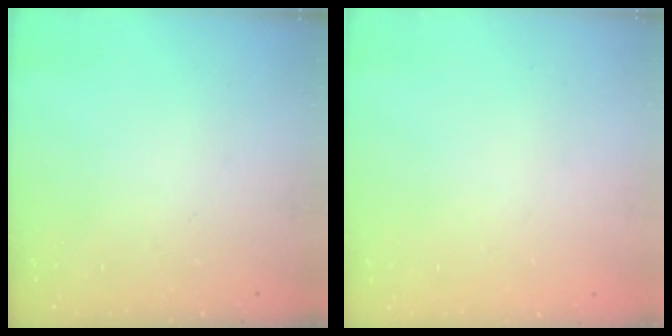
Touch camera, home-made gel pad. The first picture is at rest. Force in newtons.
{"total": 1.9, "press": 1.9, "slide": 0.2}